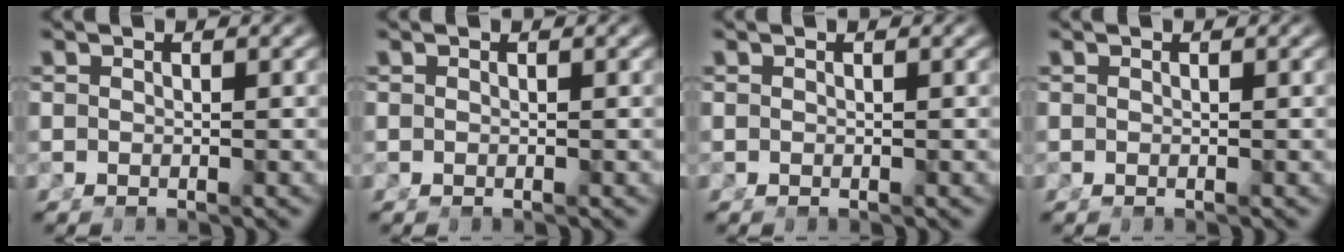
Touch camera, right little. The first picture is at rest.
{"total": 0.0}
{"total": 0.0}
{"total": 0.0}